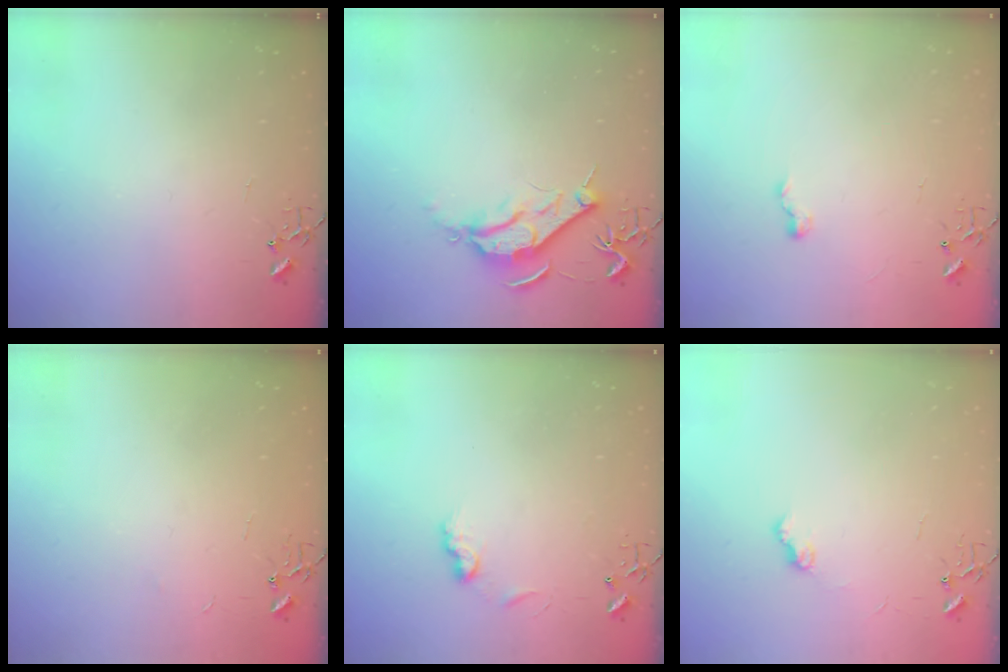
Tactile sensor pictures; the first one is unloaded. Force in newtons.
{"total": 9.1, "press": 9.0, "slide": 0.8}
{"total": 5.7, "press": 5.6, "slide": 0.7}
{"total": 2.4, "press": 2.4, "slide": 0.3}
{"total": 7.6, "press": 7.6, "slide": 0.7}
{"total": 6.4, "press": 6.4, "slide": 0.8}